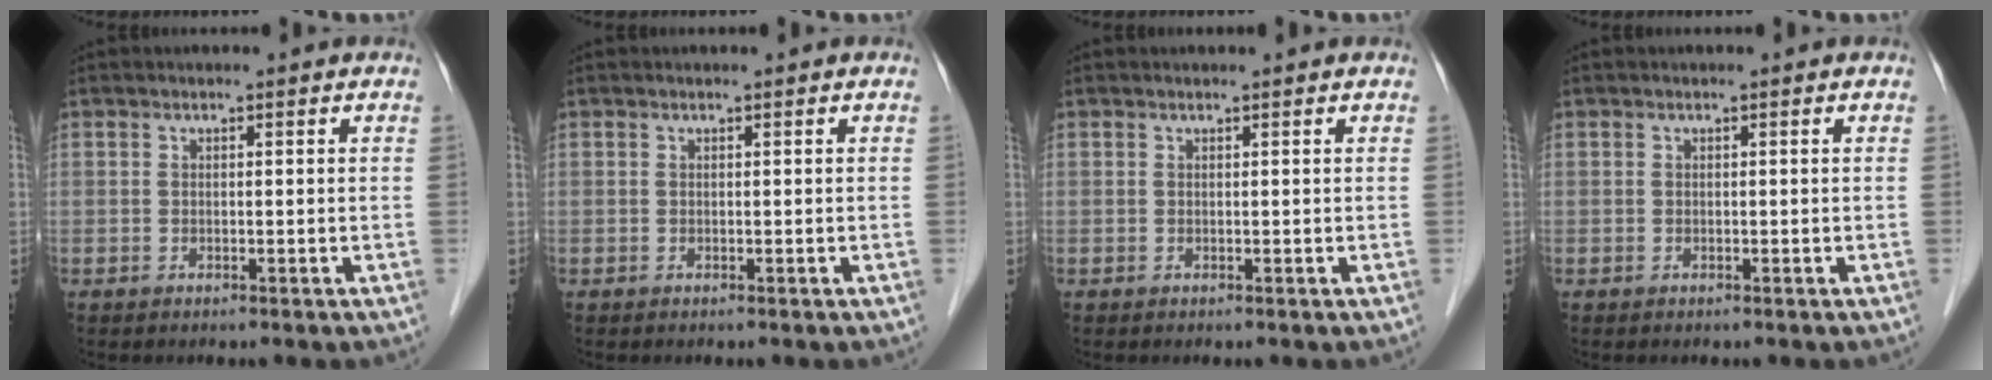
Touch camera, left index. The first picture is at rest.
{"total": 0.0}
{"total": 0.0}
{"total": 0.0}